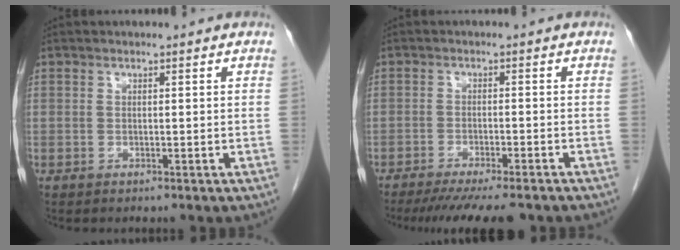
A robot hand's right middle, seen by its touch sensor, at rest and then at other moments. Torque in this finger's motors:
{"motor_torque": [1.10, -0.91, 0.15, 0.06]}